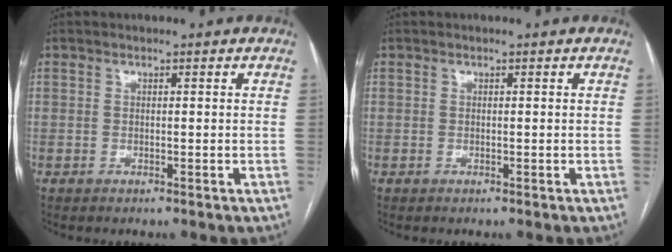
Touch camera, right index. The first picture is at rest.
{"total": 0.0}